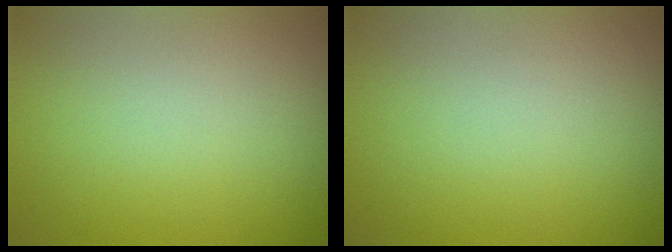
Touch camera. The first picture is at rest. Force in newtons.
{"total": 0.0}